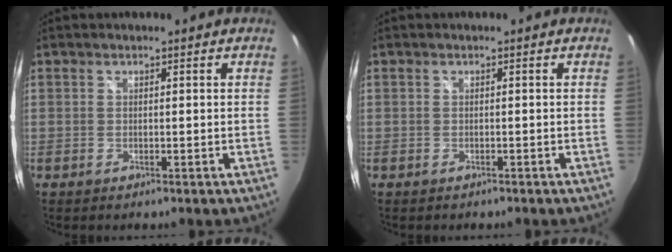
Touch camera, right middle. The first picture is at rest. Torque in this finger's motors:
{"motor_torque": [-0.66, 0.12, 0.02, 0.00]}